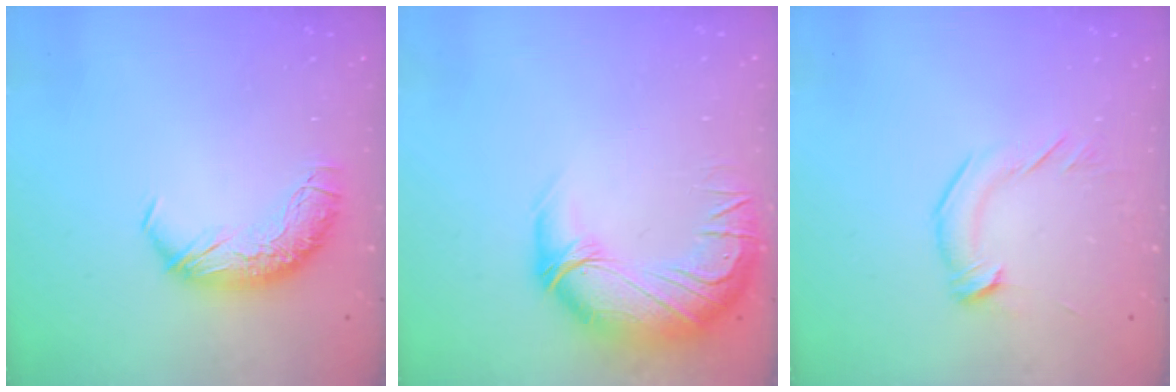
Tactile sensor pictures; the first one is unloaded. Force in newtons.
{"total": 3.8, "press": 2.3, "slide": 3.0}
{"total": 2.6, "press": 2.6, "slide": 0.4}